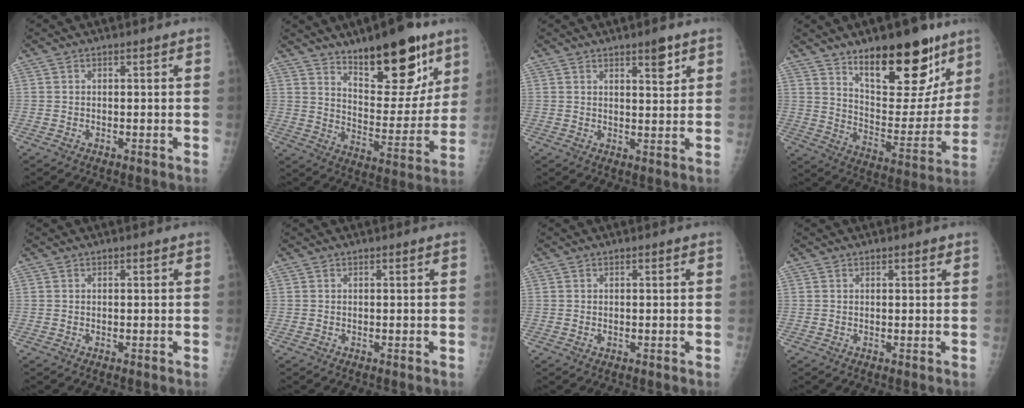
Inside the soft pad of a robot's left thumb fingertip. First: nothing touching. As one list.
[{"total": 18.8, "force": [12.0, 7.2, 12.6], "torque": [-0.131, -0.082, 0.191]}, {"total": 4.2, "force": [2.7, 1.3, 3.0], "torque": [-0.033, -0.017, 0.038]}, {"total": 21.6, "force": [13.6, 9.2, 14.1], "torque": [-0.142, -0.085, 0.214]}, {"total": 0.0}, {"total": 0.0}, {"total": 0.5, "force": [0.0, 0.4, 0.3], "torque": [-0.002, -0.001, 0.000]}, {"total": 0.9, "force": [0.6, 0.4, 0.6], "torque": [-0.004, -0.002, 0.007]}]